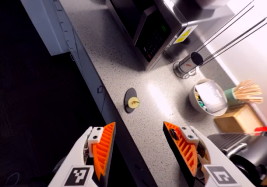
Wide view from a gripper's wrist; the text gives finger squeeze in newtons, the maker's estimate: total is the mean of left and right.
{"total": 0.0}